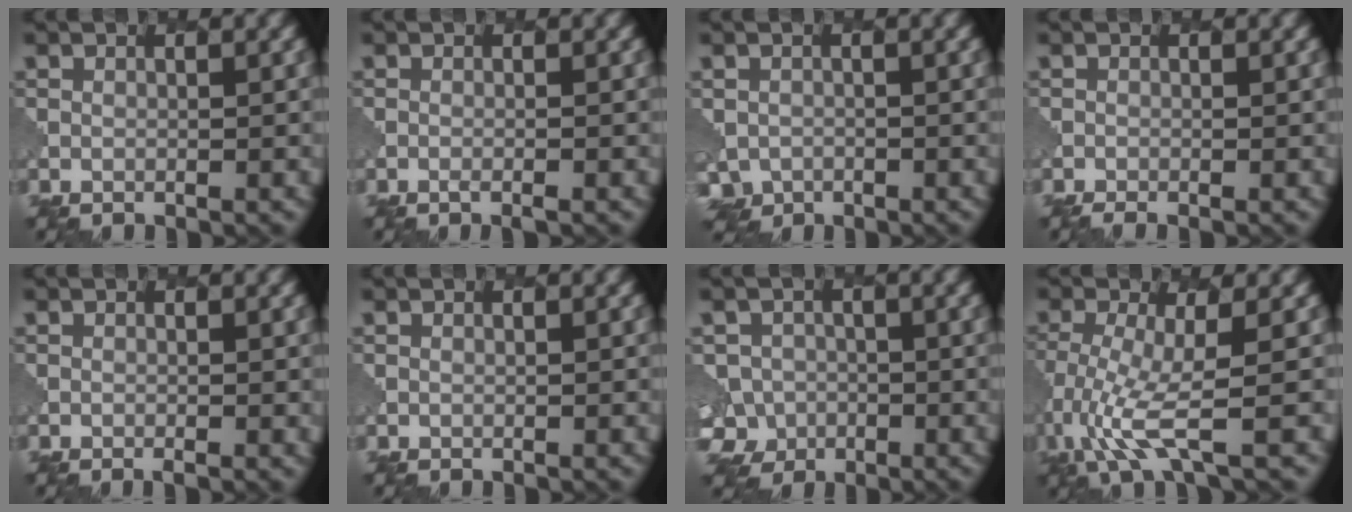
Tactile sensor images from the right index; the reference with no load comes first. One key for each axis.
{"total": 0.9, "fx": -0.4, "fy": 0.2, "fz": 0.8, "tx": -0.009, "ty": 0.002, "tz": -0.009}
{"total": 2.1, "fx": -0.7, "fy": 1.9, "fz": 0.3, "tx": -0.001, "ty": -0.013, "tz": -0.010}
{"total": 1.2, "fx": -0.9, "fy": 0.3, "fz": 0.8, "tx": -0.006, "ty": -0.002, "tz": -0.015}
{"total": 0.9, "fx": -0.2, "fy": 0.3, "fz": 0.9, "tx": -0.008, "ty": -0.002, "tz": 0.000}
{"total": 0.0}
{"total": 5.4, "fx": -2.5, "fy": 4.6, "fz": 1.0, "tx": -0.012, "ty": -0.009, "tz": -0.045}
{"total": 5.4, "fx": -1.8, "fy": 1.3, "fz": 4.9, "tx": -0.119, "ty": -0.019, "tz": -0.036}